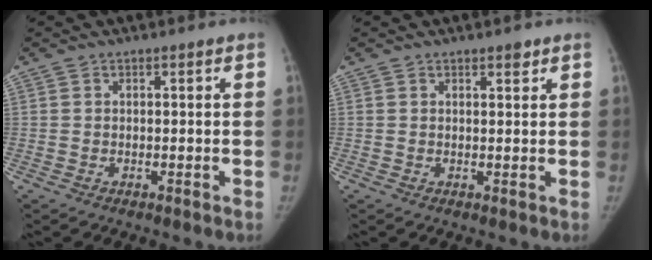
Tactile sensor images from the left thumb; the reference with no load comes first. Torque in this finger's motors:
{"motor_torque": [0.25, 0.01, 0.43, -0.63, 0.06]}